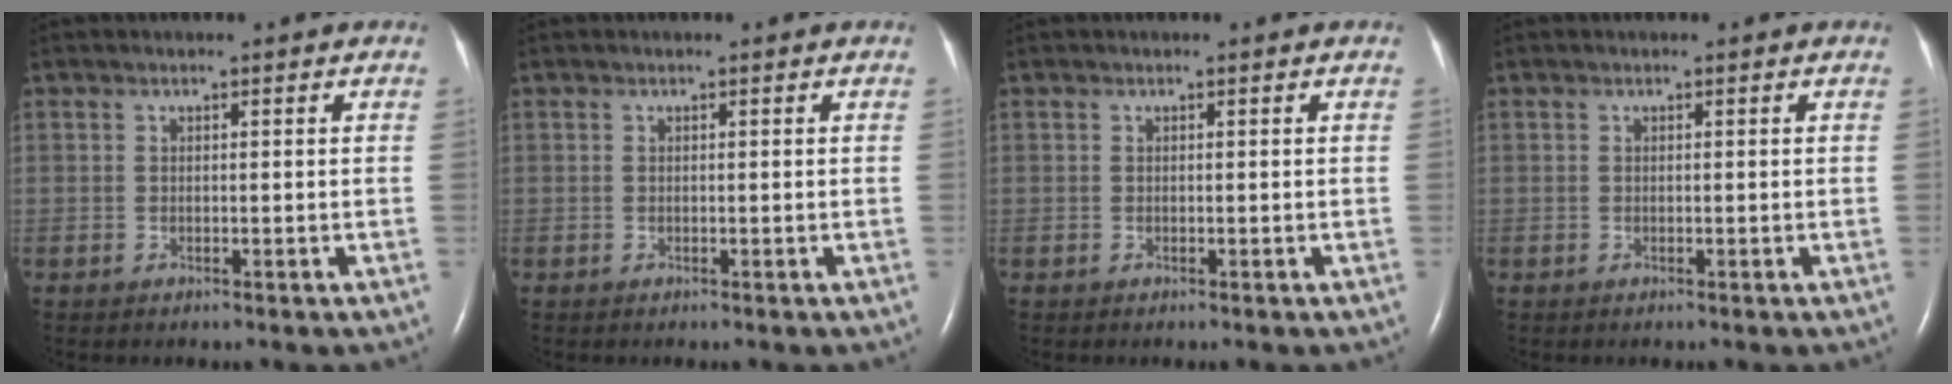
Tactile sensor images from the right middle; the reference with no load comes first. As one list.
[{"total": 0.0}, {"total": 0.0}, {"total": 0.0}]